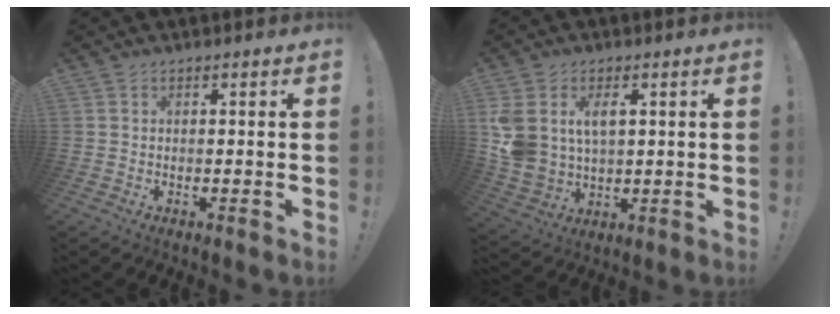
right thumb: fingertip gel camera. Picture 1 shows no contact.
{"total": 9.4, "force": [3.6, 6.6, 5.6], "torque": [-0.112, -0.016, 0.070]}